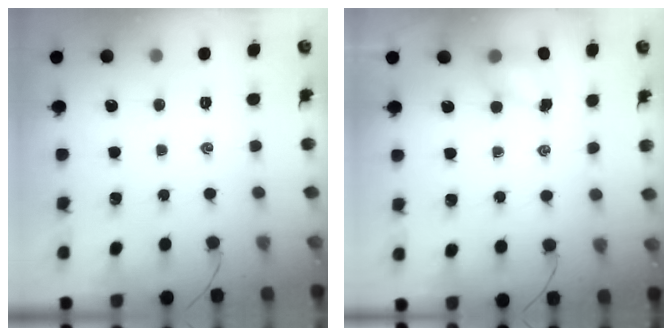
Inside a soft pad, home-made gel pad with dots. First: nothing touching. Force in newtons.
{"total": 4.9, "press": 4.8, "slide": 0.8}